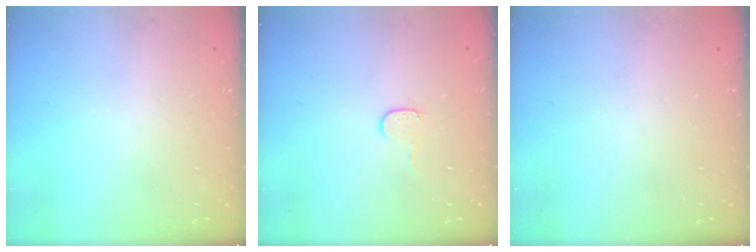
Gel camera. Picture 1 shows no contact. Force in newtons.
{"total": 4.4, "press": 4.4, "slide": 0.3}
{"total": 0.0}